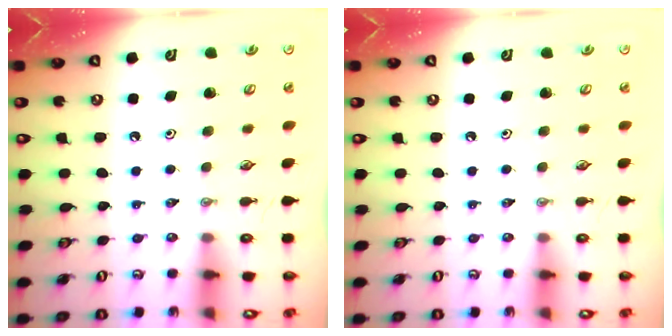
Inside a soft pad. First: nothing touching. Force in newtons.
{"total": 0.0}